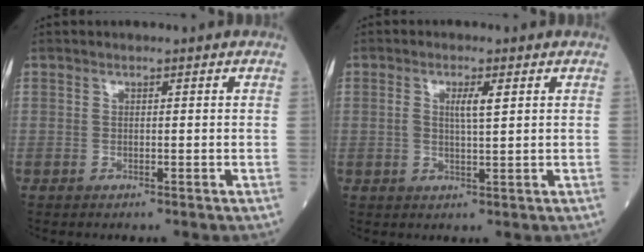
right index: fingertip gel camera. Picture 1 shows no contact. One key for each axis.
{"total": 2.9, "fx": 1.0, "fy": 0.3, "fz": 2.7, "tx": -0.054, "ty": 0.001, "tz": 0.019}